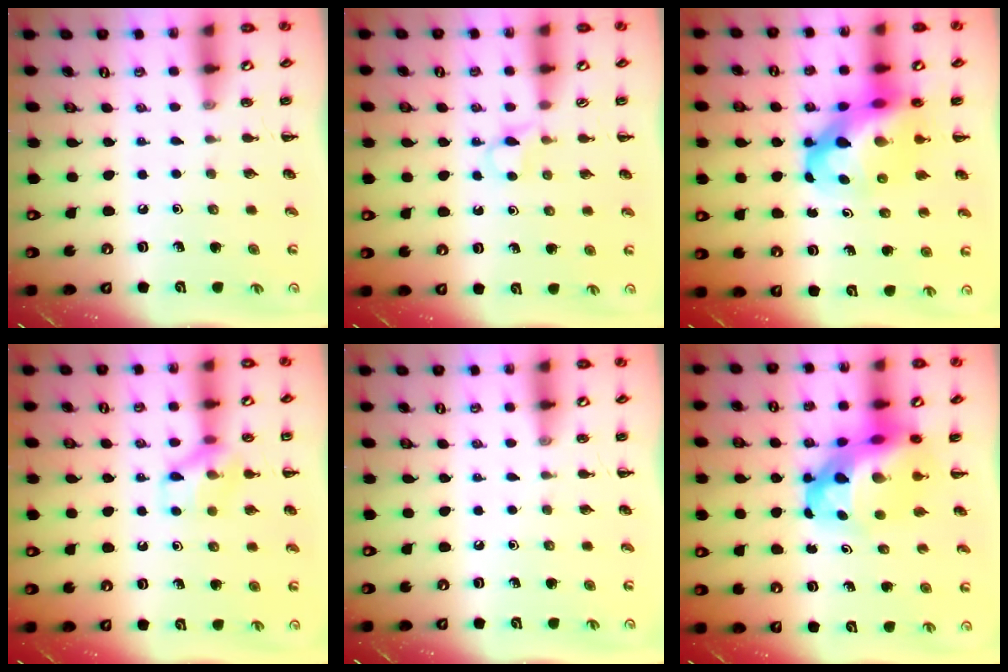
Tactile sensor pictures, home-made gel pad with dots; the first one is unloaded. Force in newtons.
{"total": 3.7, "press": 3.5, "slide": 1.3}
{"total": 13.1, "press": 12.6, "slide": 3.4}
{"total": 10.4, "press": 10.4, "slide": 1.0}
{"total": 0.0}
{"total": 12.5, "press": 12.0, "slide": 3.4}